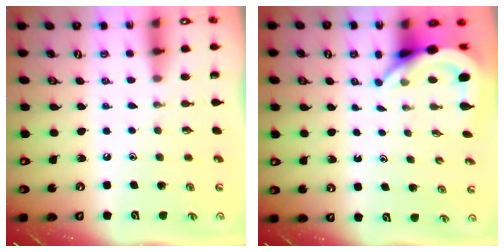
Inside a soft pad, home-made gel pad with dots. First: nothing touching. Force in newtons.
{"total": 5.2, "press": 5.2, "slide": 0.4}